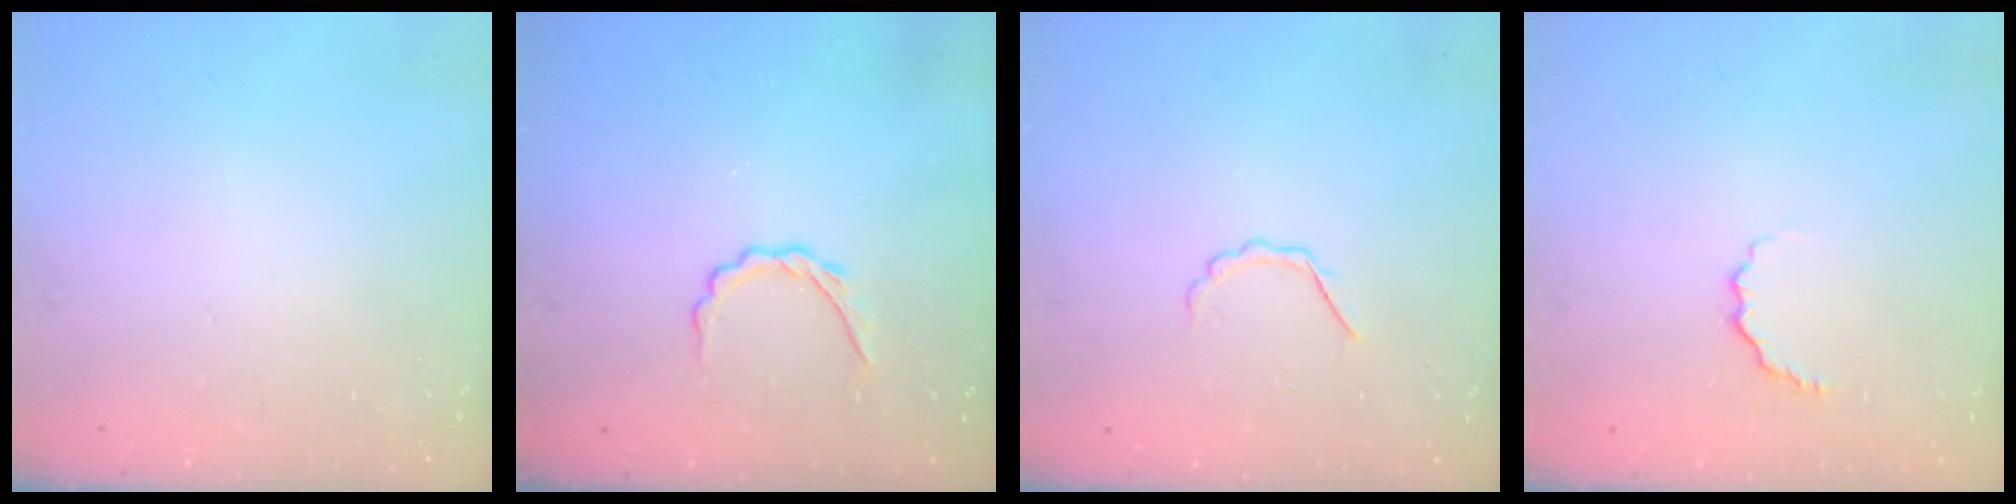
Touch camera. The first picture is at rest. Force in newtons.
{"total": 2.7, "press": 2.6, "slide": 0.8}
{"total": 3.5, "press": 3.5, "slide": 0.7}
{"total": 3.8, "press": 3.7, "slide": 0.9}